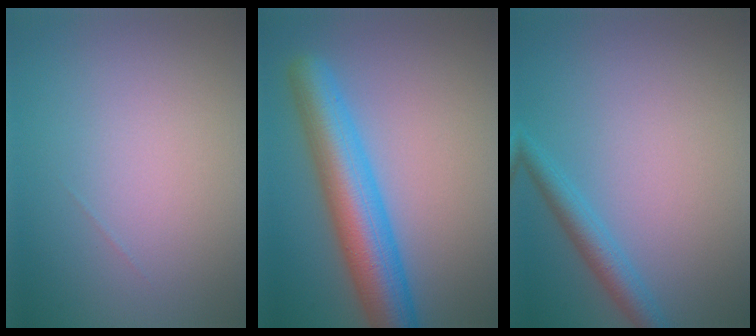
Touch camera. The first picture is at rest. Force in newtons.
{"total": 7.6, "press": 7.6, "slide": 0.2}
{"total": 2.4, "press": 2.4, "slide": 0.1}